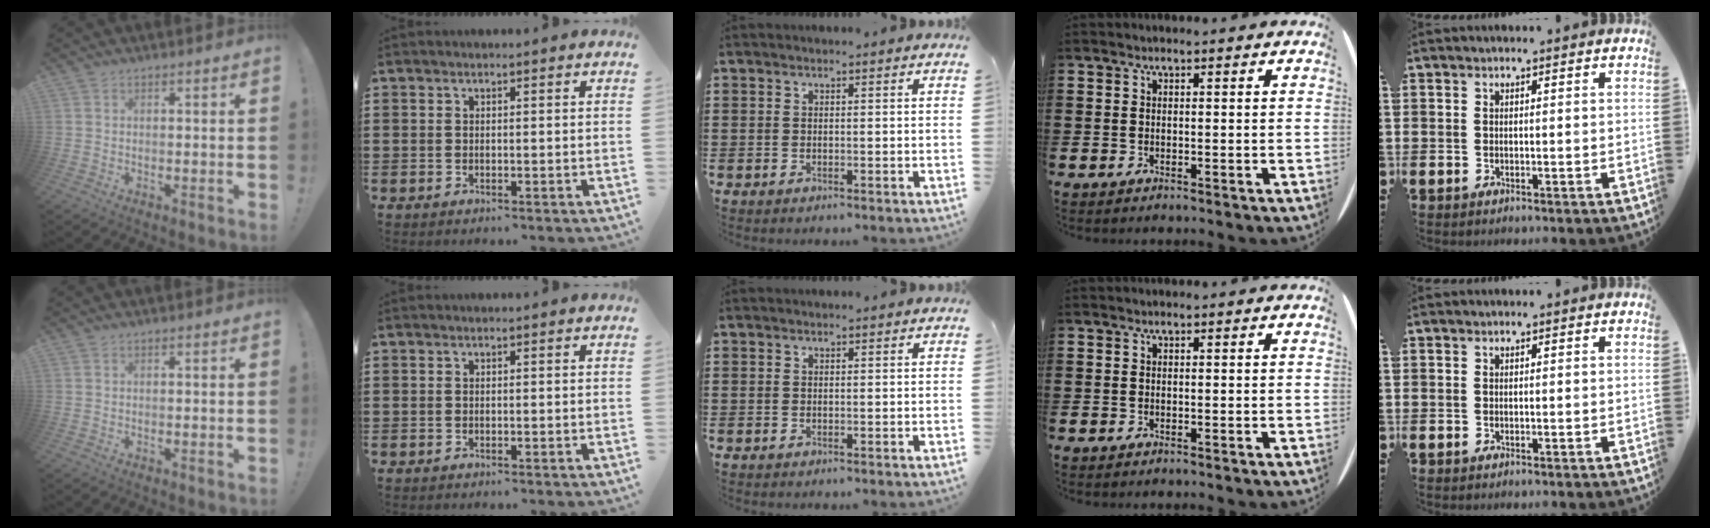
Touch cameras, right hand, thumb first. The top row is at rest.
{}